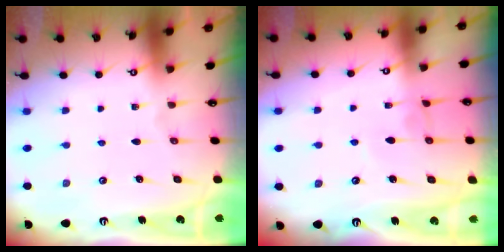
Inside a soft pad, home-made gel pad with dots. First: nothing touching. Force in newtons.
{"total": 1.1, "press": 1.1, "slide": 0.2}